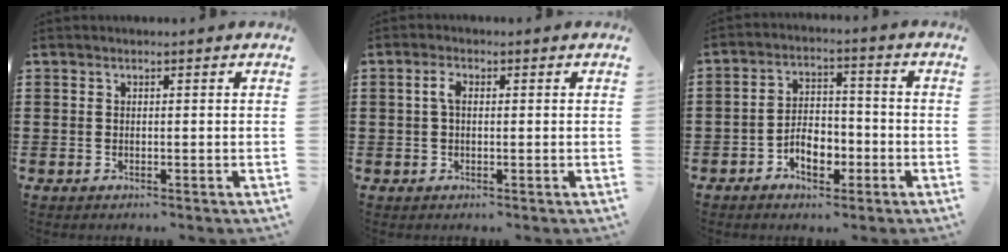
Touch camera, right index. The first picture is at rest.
{"total": 2.4, "force": [0.2, 1.1, 2.1], "torque": [-0.049, 0.004, -0.001]}
{"total": 6.2, "force": [-2.8, 3.8, 4.2], "torque": [-0.064, 0.005, -0.055]}